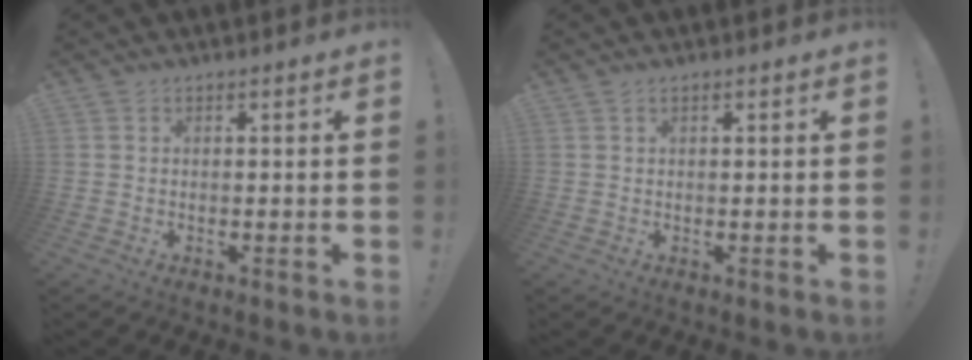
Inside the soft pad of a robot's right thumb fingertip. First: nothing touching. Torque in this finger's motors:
{"motor_torque": [-0.02, -0.08, 0.03, 0.20, 0.05]}